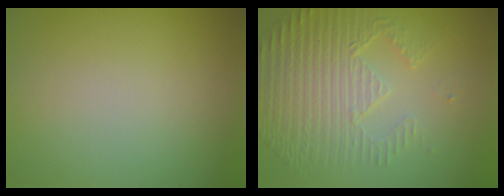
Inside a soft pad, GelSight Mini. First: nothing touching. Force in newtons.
{"total": 5.0, "press": 3.5, "slide": 3.5}